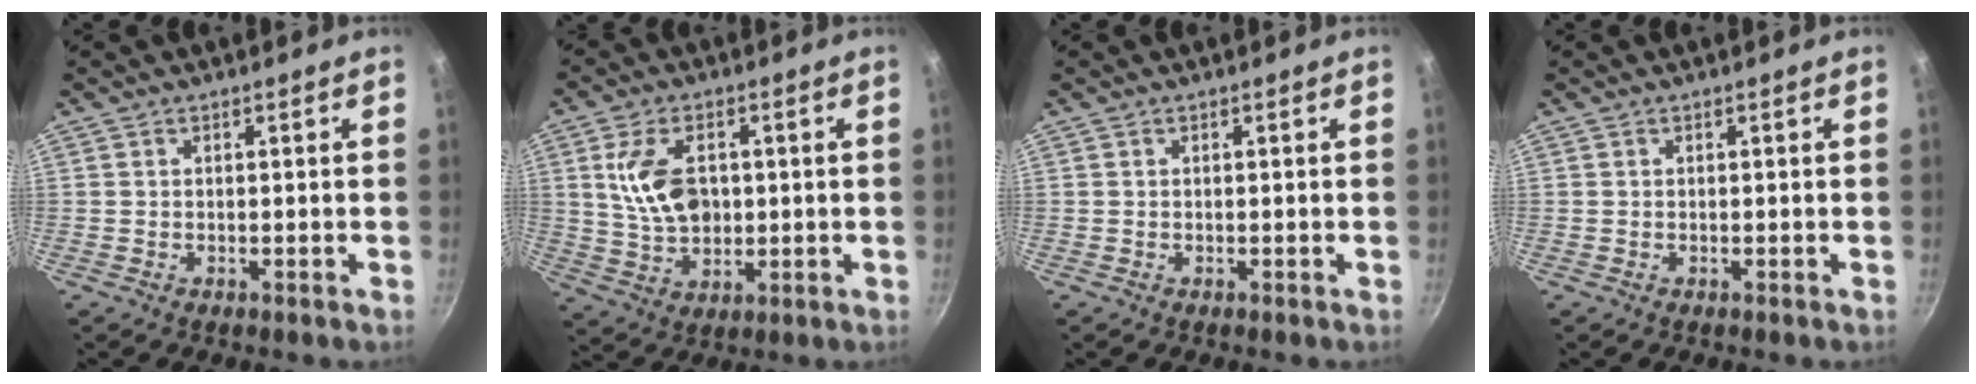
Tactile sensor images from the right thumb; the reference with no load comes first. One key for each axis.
{"total": 10.3, "fx": 1.8, "fy": 6.6, "fz": 7.7, "tx": -0.132, "ty": -0.004, "tz": 0.043}
{"total": 0.0}
{"total": 0.0}